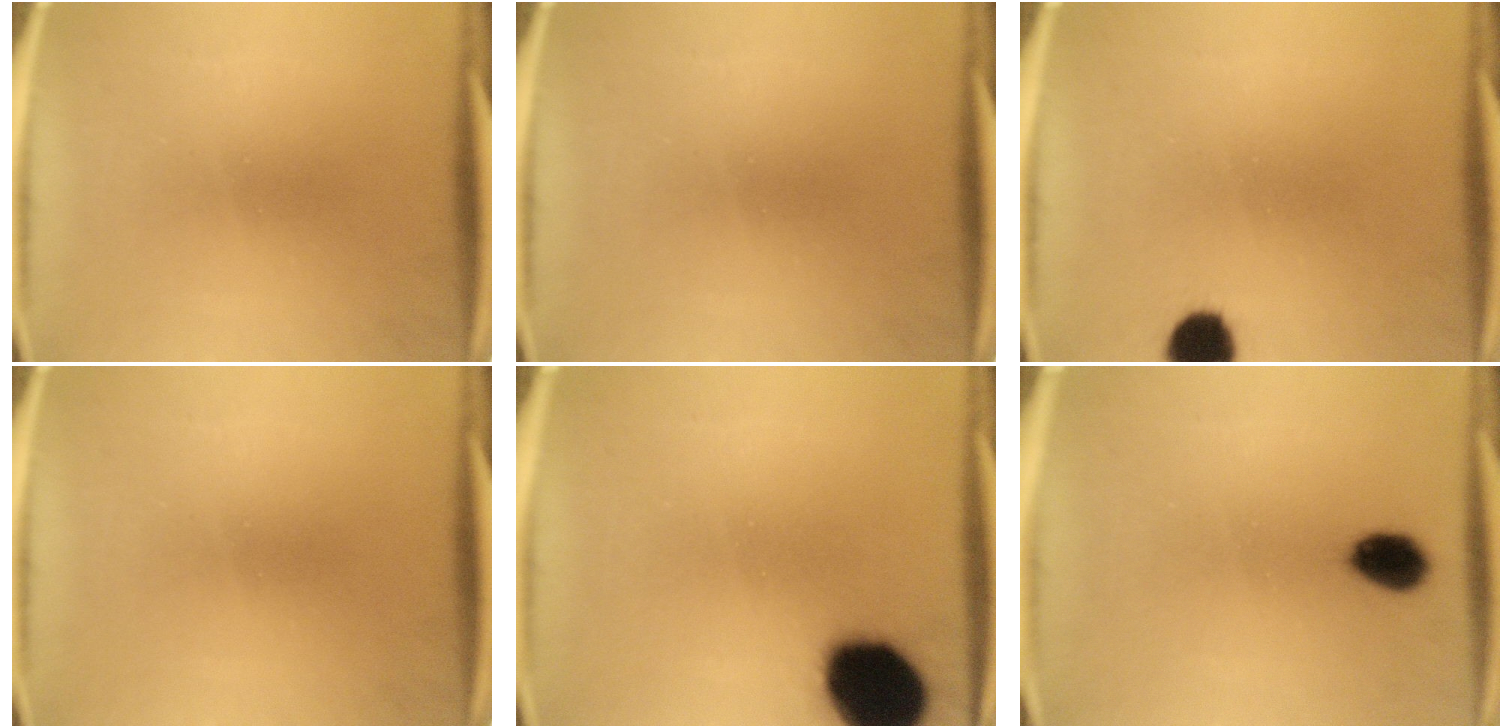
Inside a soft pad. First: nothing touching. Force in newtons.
{"total": 0.0}
{"total": 6.4}
{"total": 0.0}
{"total": 19.2}
{"total": 6.1}